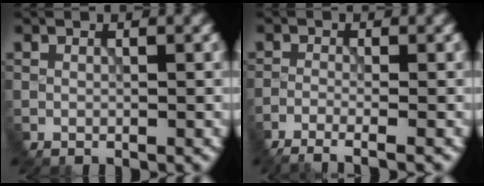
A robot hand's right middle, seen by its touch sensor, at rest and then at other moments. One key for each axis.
{"total": 3.3, "fx": -3.0, "fy": 0.1, "fz": 1.5, "tx": -0.028, "ty": 0.002, "tz": -0.043}